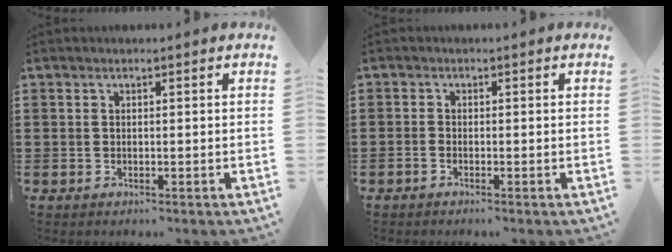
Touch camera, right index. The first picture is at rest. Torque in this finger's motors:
{"motor_torque": [0.21, 0.78, -0.23, -0.07]}